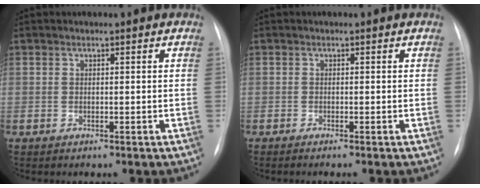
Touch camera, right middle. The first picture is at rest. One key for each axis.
{"total": 0.8, "fx": -0.6, "fy": -0.2, "fz": 0.5, "tx": -0.006, "ty": 0.001, "tz": -0.010}